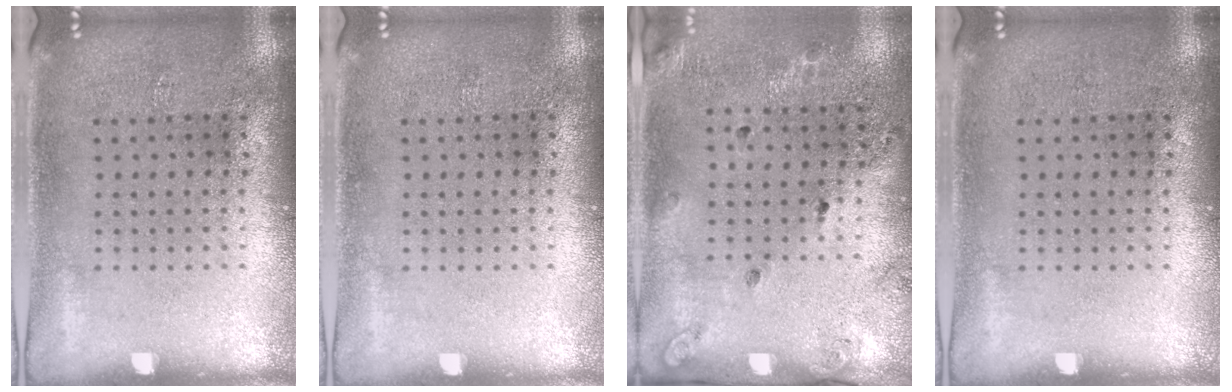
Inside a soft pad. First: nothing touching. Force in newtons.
{"total": 0.0}
{"total": 1.6, "press": 1.3, "slide": 0.9}
{"total": 0.0}